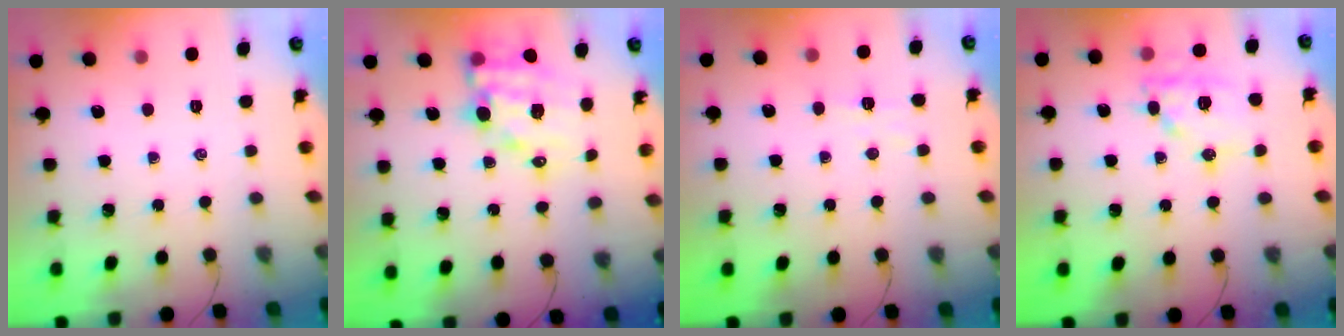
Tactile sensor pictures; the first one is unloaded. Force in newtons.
{"total": 12.0, "press": 11.5, "slide": 3.3}
{"total": 3.5, "press": 3.4, "slide": 1.0}
{"total": 12.8, "press": 12.8, "slide": 1.4}